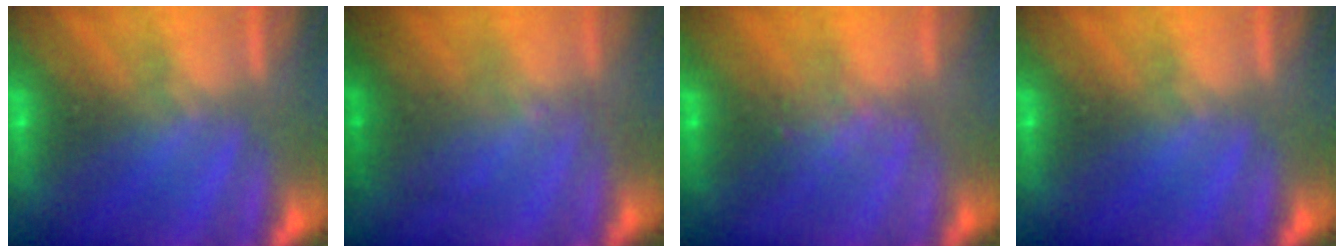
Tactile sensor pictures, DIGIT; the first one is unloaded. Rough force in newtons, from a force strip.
{"total": 2.0}
{"total": 2.4}
{"total": 0.0}